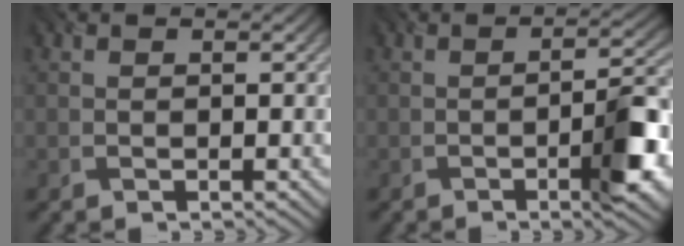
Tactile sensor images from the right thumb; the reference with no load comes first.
{"total": 7.2, "force": [-2.1, 1.7, 6.7], "torque": [-0.100, 0.000, -0.035]}